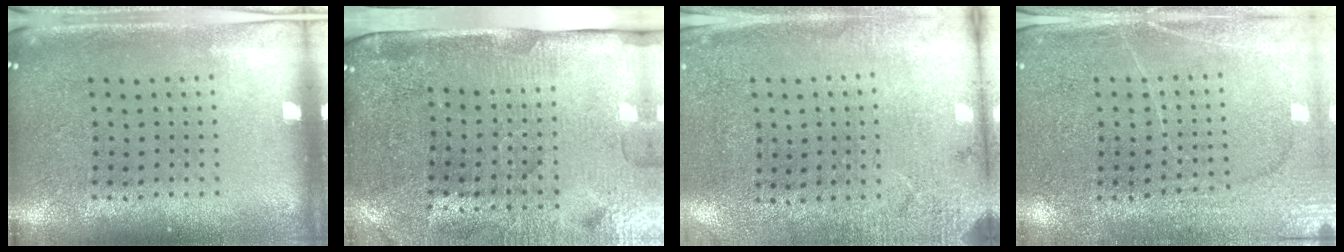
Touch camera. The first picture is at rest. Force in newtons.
{"total": 4.3, "press": 3.7, "slide": 2.2}
{"total": 2.7, "press": 2.2, "slide": 1.6}
{"total": 2.8, "press": 2.7, "slide": 0.8}